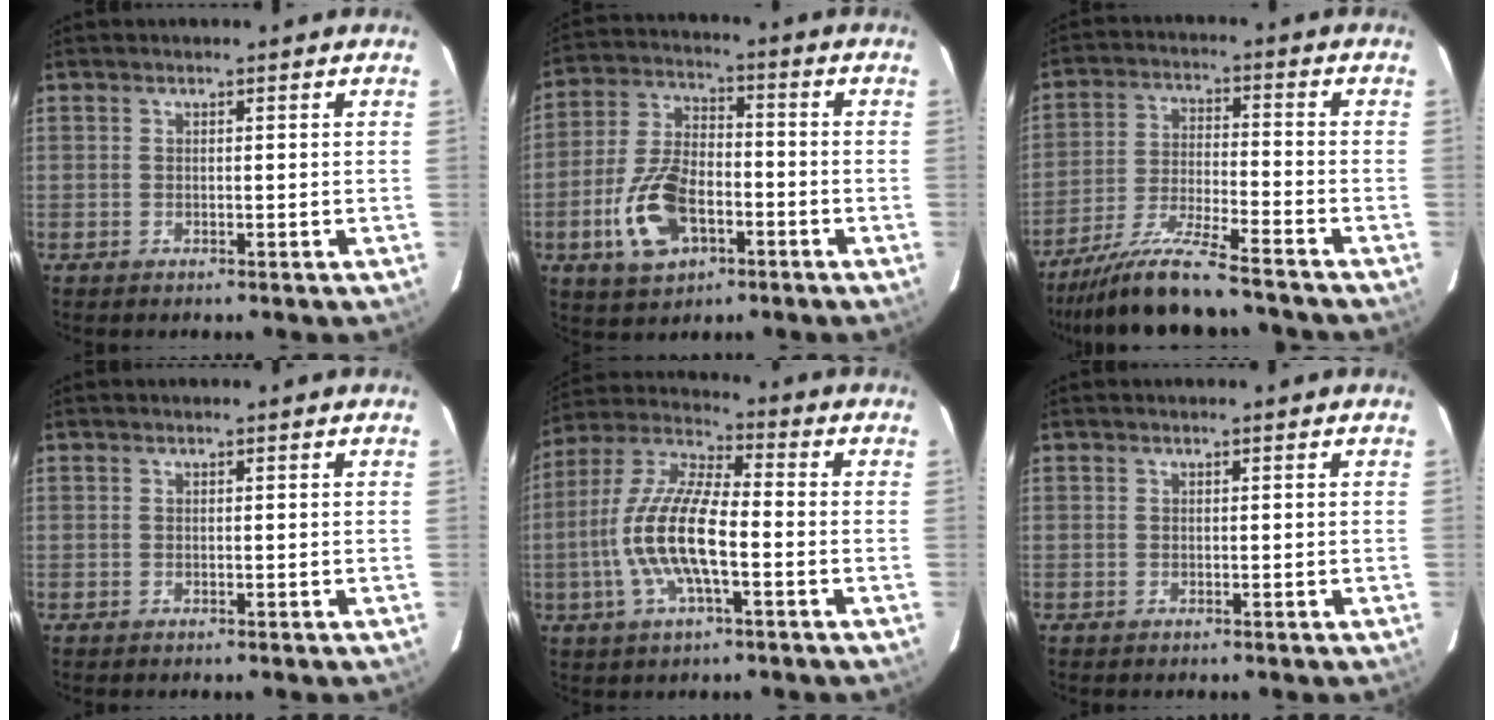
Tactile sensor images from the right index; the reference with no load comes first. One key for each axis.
{"total": 13.4, "fx": -5.2, "fy": 7.6, "fz": 9.8, "tx": -0.208, "ty": 0.006, "tz": -0.085}
{"total": 13.5, "fx": -12.2, "fy": 0.2, "fz": 5.8, "tx": -0.122, "ty": -0.018, "tz": -0.212}
{"total": 0.0}
{"total": 14.4, "fx": -3.5, "fy": 4.3, "fz": 13.3, "tx": -0.272, "ty": 0.001, "tz": -0.071}
{"total": 0.0}